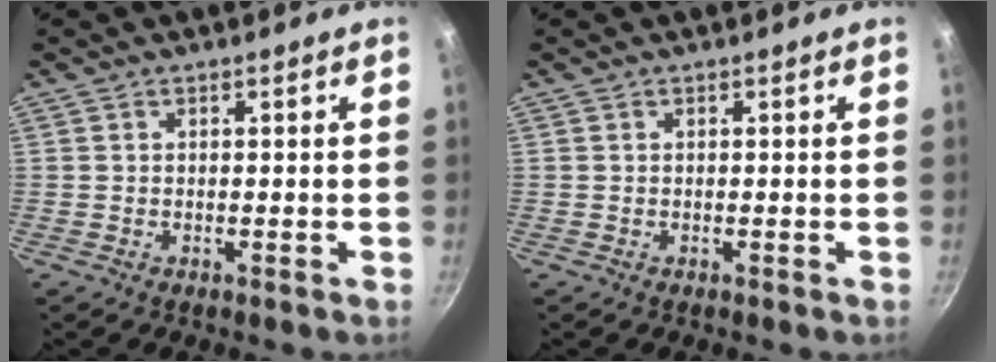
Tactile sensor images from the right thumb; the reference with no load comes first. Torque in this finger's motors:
{"motor_torque": [-0.62, -0.30, 0.20, 0.02, -0.03]}